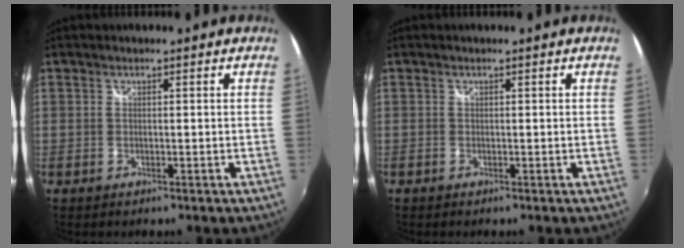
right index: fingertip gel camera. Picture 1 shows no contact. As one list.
[{"total": 0.0}]